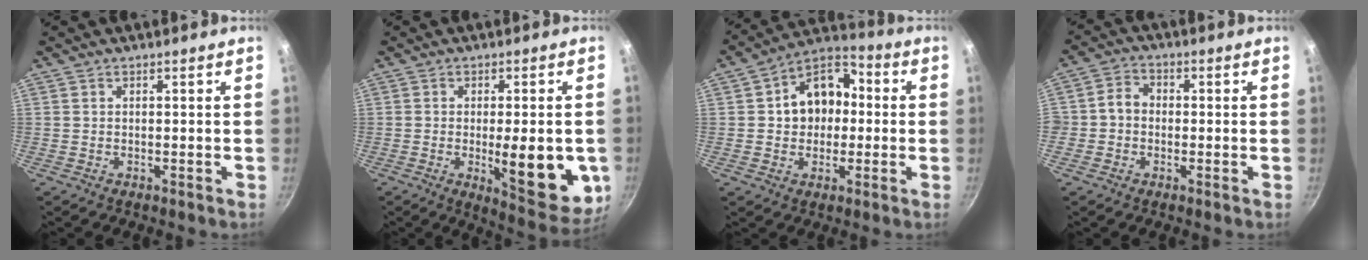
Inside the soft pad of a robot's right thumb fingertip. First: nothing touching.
{"total": 15.1, "force": [-2.6, 5.2, 13.9], "torque": [-0.153, -0.013, -0.026]}
{"total": 12.9, "force": [0.8, 10.0, 8.1], "torque": [-0.077, 0.029, -0.004]}
{"total": 4.3, "force": [-0.6, 3.7, 2.0], "torque": [-0.016, 0.013, -0.024]}